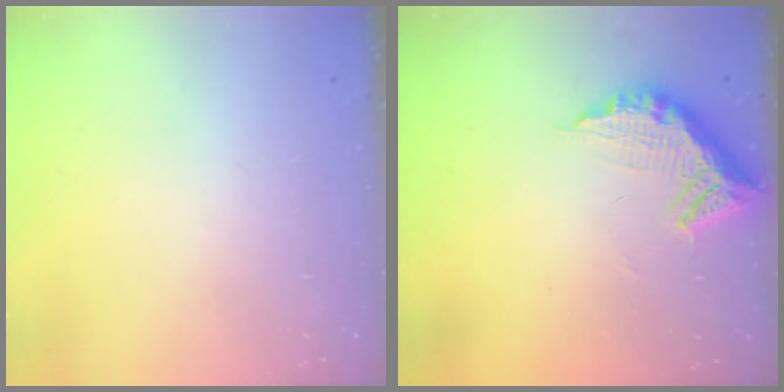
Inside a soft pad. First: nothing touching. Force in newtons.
{"total": 11.5, "press": 11.4, "slide": 0.8}